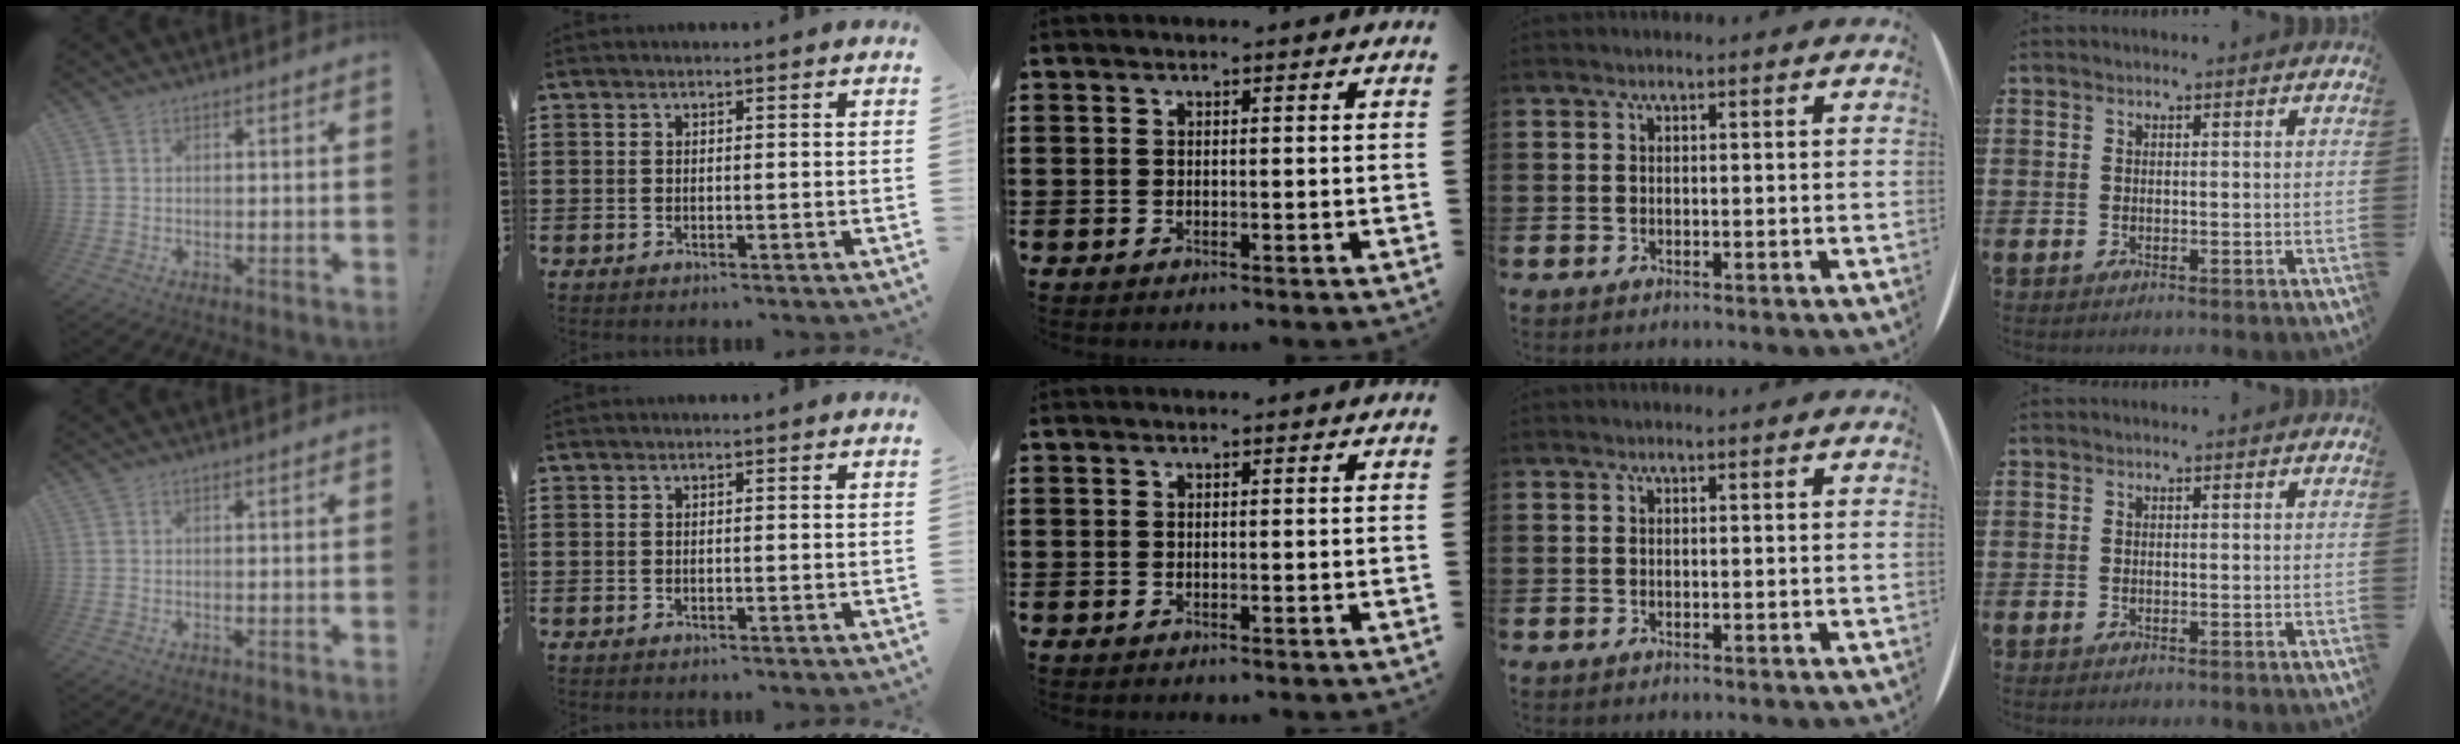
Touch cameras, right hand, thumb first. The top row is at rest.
{}